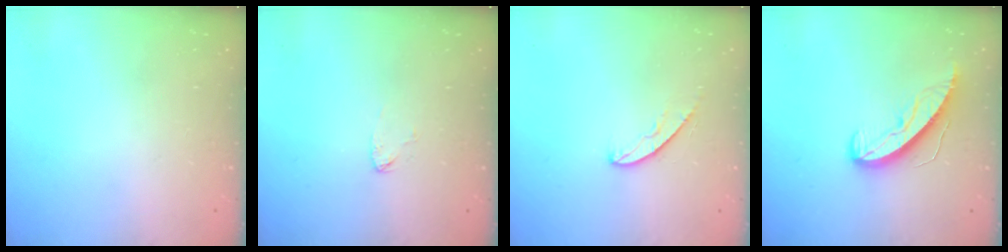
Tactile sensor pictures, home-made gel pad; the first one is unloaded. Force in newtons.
{"total": 2.6, "press": 2.6, "slide": 0.1}
{"total": 5.2, "press": 5.2, "slide": 0.5}
{"total": 8.8, "press": 8.8, "slide": 0.8}